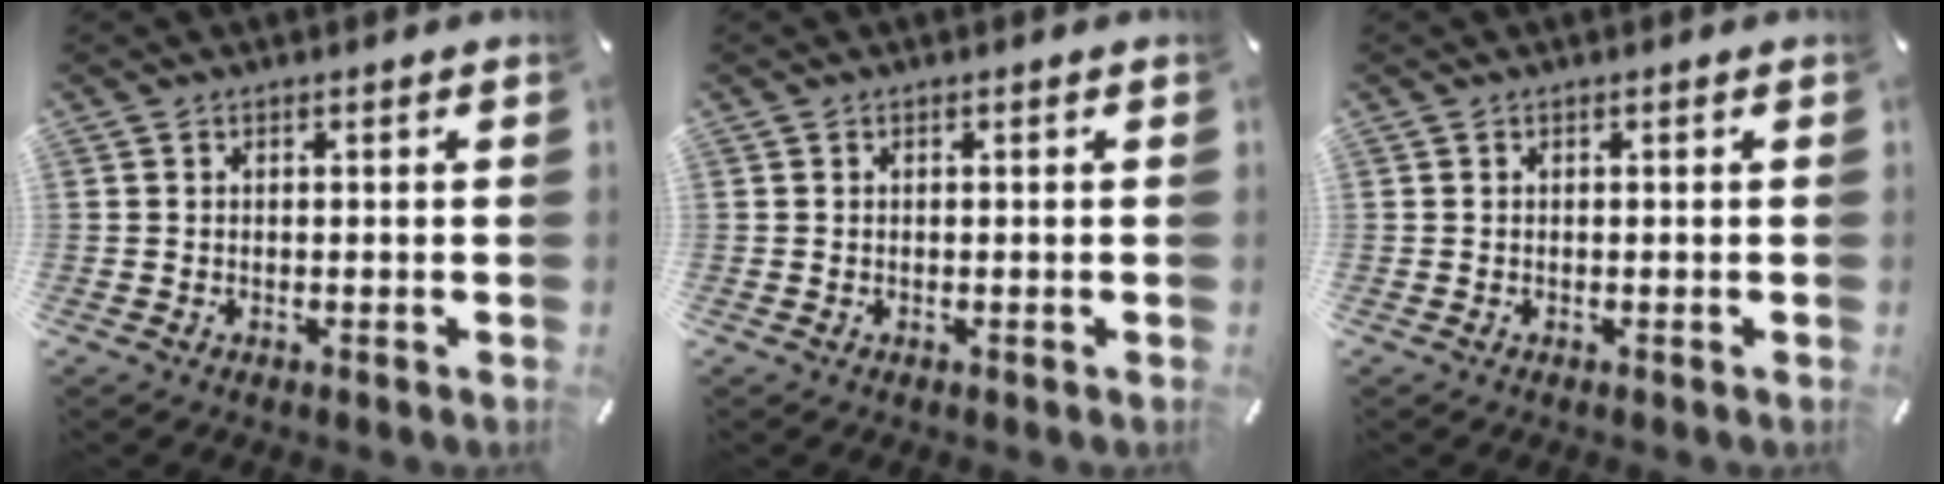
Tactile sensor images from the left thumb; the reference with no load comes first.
{"total": 0.0}
{"total": 0.0}